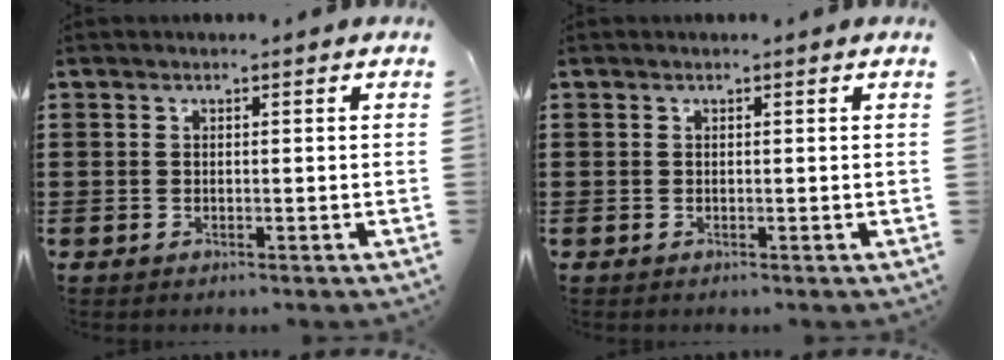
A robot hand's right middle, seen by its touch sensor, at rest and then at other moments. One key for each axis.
{"total": 0.0}